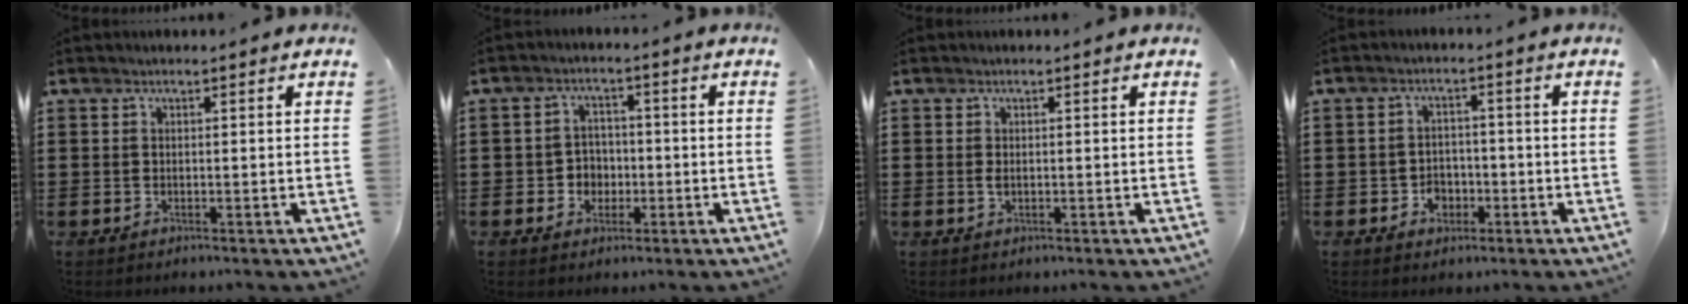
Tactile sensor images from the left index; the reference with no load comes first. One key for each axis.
{"total": 3.4, "fx": -1.1, "fy": 3.1, "fz": 1.0, "tx": -0.031, "ty": 0.005, "tz": -0.025}
{"total": 1.0, "fx": 0.0, "fy": 0.4, "fz": 0.9, "tx": -0.018, "ty": 0.001, "tz": 0.000}
{"total": 3.6, "fx": -1.8, "fy": 2.7, "fz": 1.5, "tx": -0.032, "ty": 0.007, "tz": -0.038}